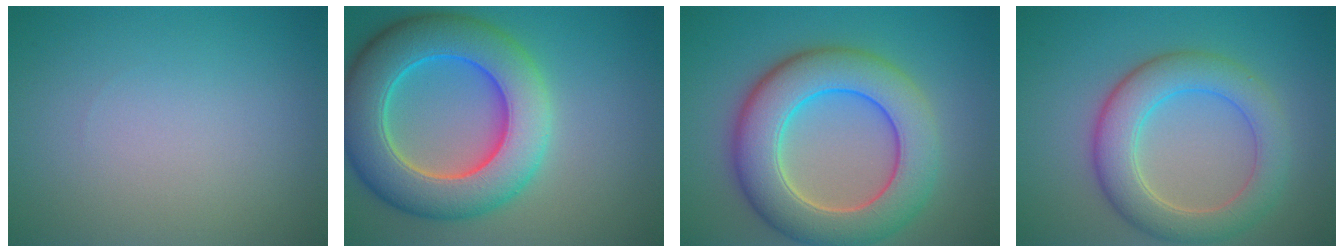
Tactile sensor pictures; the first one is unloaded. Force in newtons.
{"total": 10.6, "press": 10.6, "slide": 0.5}
{"total": 9.5, "press": 9.5, "slide": 0.3}
{"total": 6.0, "press": 6.0, "slide": 0.2}